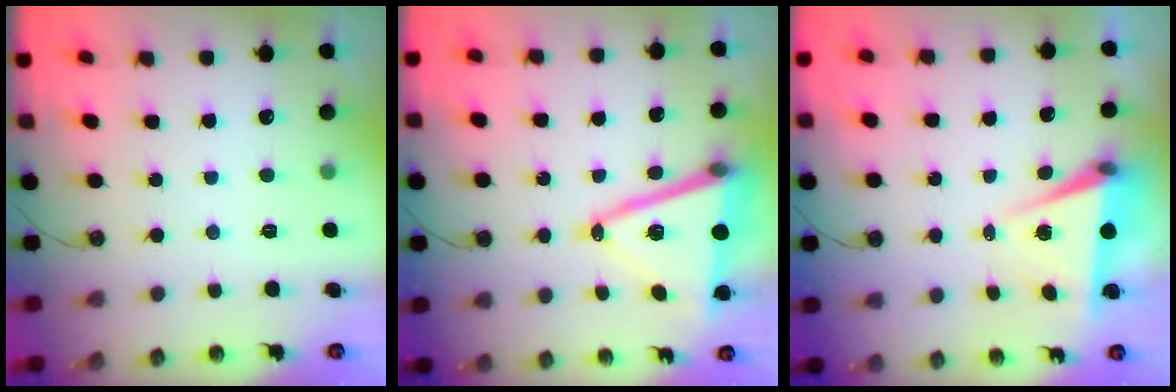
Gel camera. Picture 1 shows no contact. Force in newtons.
{"total": 16.6, "press": 16.2, "slide": 3.6}
{"total": 6.7, "press": 5.2, "slide": 4.2}